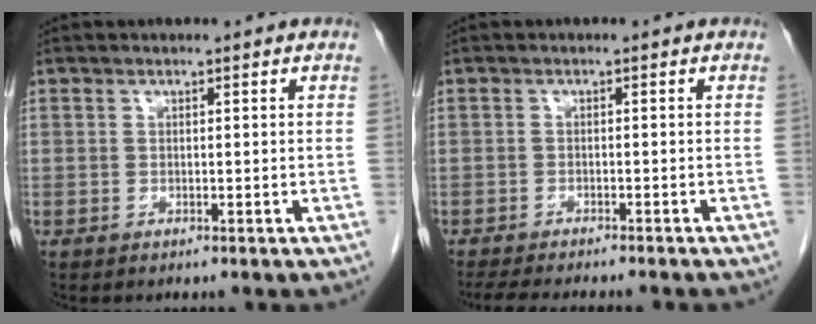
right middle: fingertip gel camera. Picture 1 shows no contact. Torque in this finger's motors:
{"motor_torque": [0.54, -0.41, 0.04, 0.01]}